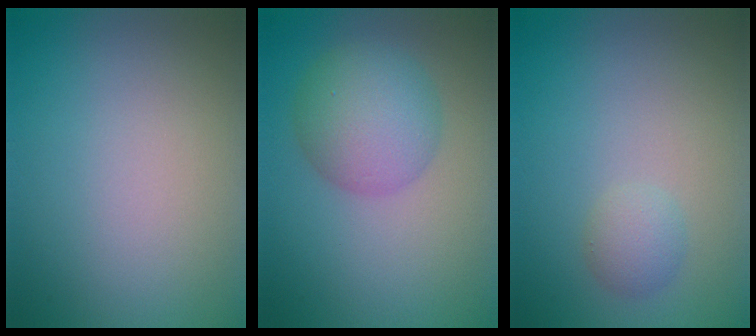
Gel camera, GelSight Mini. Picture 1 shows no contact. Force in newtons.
{"total": 5.5, "press": 5.5, "slide": 0.1}
{"total": 1.6, "press": 1.6, "slide": 0.1}